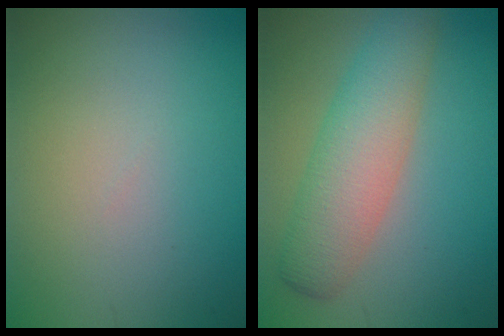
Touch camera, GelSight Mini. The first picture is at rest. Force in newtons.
{"total": 5.5, "press": 5.5, "slide": 0.1}